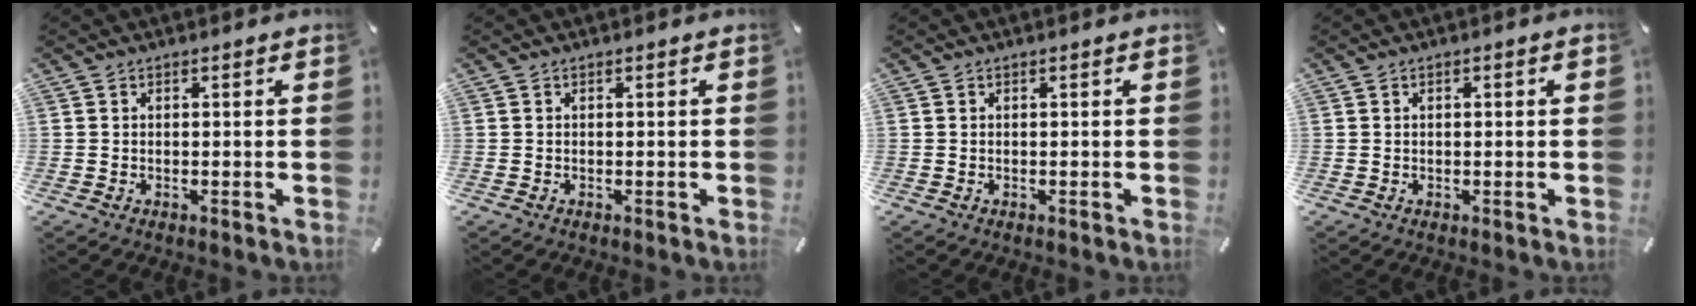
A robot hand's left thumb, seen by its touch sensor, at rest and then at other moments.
{"total": 0.0}
{"total": 0.0}
{"total": 0.9, "force": [0.1, 0.2, 0.8], "torque": [-0.013, 0.002, 0.001]}